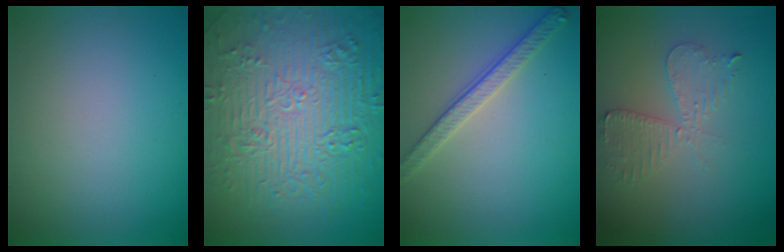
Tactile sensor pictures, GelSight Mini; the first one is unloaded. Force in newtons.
{"total": 11.7, "press": 7.7, "slide": 8.8}
{"total": 2.7, "press": 2.6, "slide": 0.9}
{"total": 2.6, "press": 2.5, "slide": 0.5}